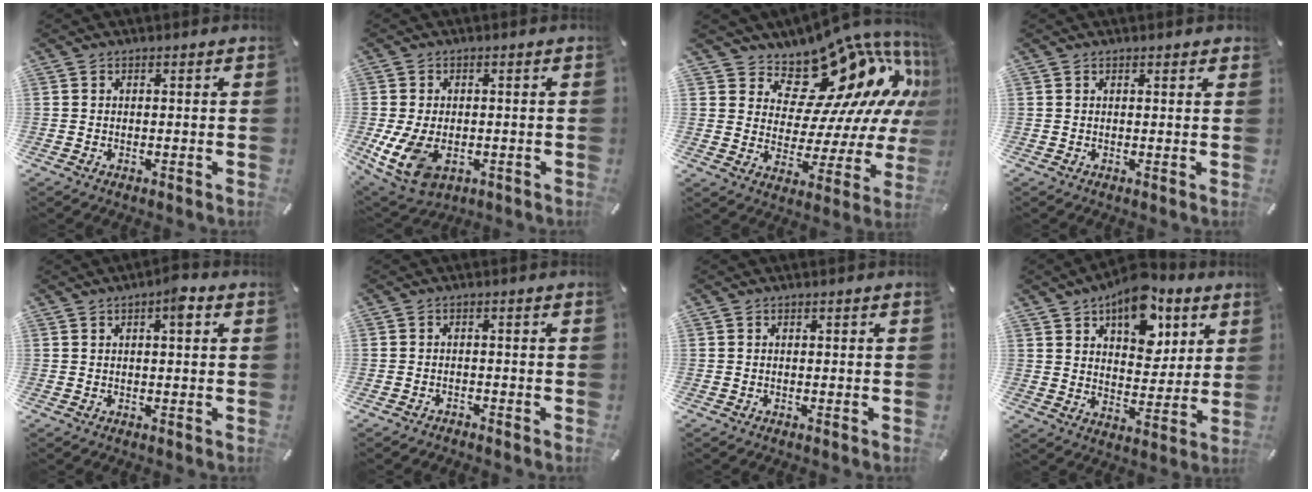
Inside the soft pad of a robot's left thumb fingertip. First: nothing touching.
{"total": 9.6, "force": [-2.6, 6.4, 6.6], "torque": [-0.147, -0.003, -0.045]}
{"total": 17.5, "force": [12.9, 8.4, 8.3], "torque": [-0.107, -0.120, 0.219]}
{"total": 0.6, "force": [0.4, 0.2, 0.4], "torque": [0.001, -0.003, 0.006]}
{"total": 3.8, "force": [1.2, 1.2, 3.4], "torque": [-0.045, -0.003, 0.013]}
{"total": 1.5, "force": [-1.4, 0.5, 0.0], "torque": [-0.001, 0.008, -0.031]}
{"total": 0.0}
{"total": 13.3, "force": [8.2, 8.2, 6.5], "torque": [-0.084, -0.045, 0.145]}